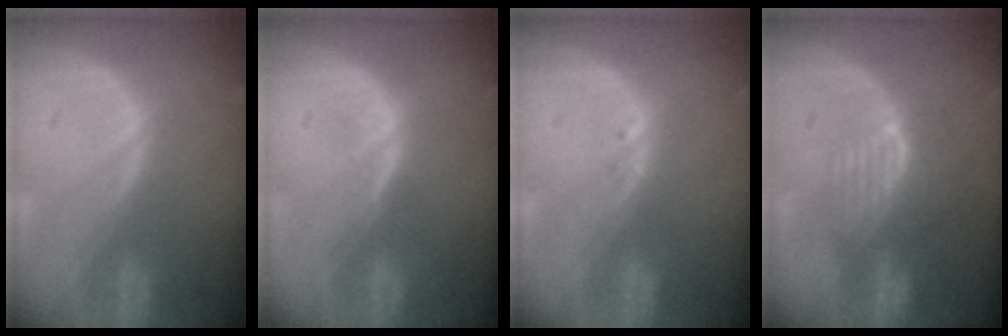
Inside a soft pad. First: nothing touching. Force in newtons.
{"total": 1.5, "press": 1.2, "slide": 0.9}
{"total": 0.6, "press": 0.6, "slide": 0.1}
{"total": 8.1, "press": 7.2, "slide": 3.6}